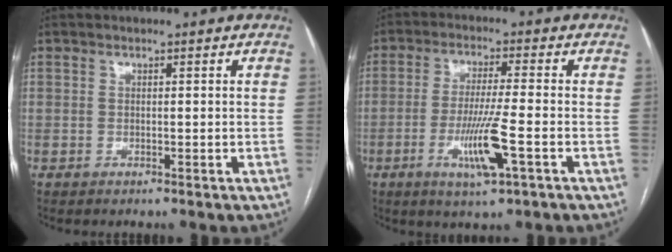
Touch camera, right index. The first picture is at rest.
{"total": 8.6, "force": [-3.1, -0.1, 8.1], "torque": [-0.155, -0.015, -0.055]}